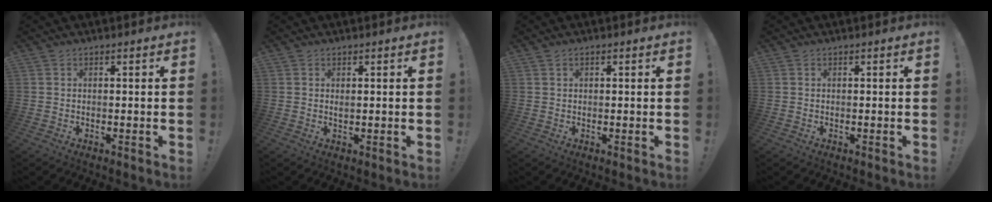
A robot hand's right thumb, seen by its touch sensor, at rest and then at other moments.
{"total": 0.8, "force": [0.4, 0.4, 0.5], "torque": [-0.005, -0.001, 0.006]}
{"total": 0.7, "force": [0.3, 0.6, 0.3], "torque": [0.000, 0.000, 0.004]}
{"total": 0.0}